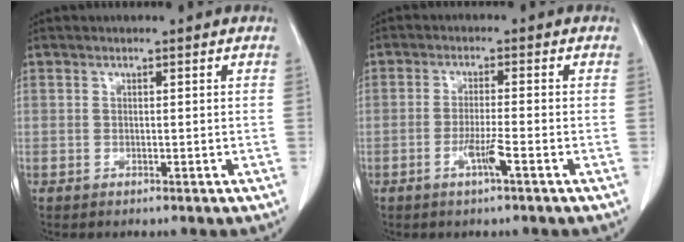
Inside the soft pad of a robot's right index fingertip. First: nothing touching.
{"total": 3.6, "force": [-1.6, -0.4, 3.1], "torque": [-0.063, -0.007, -0.033]}